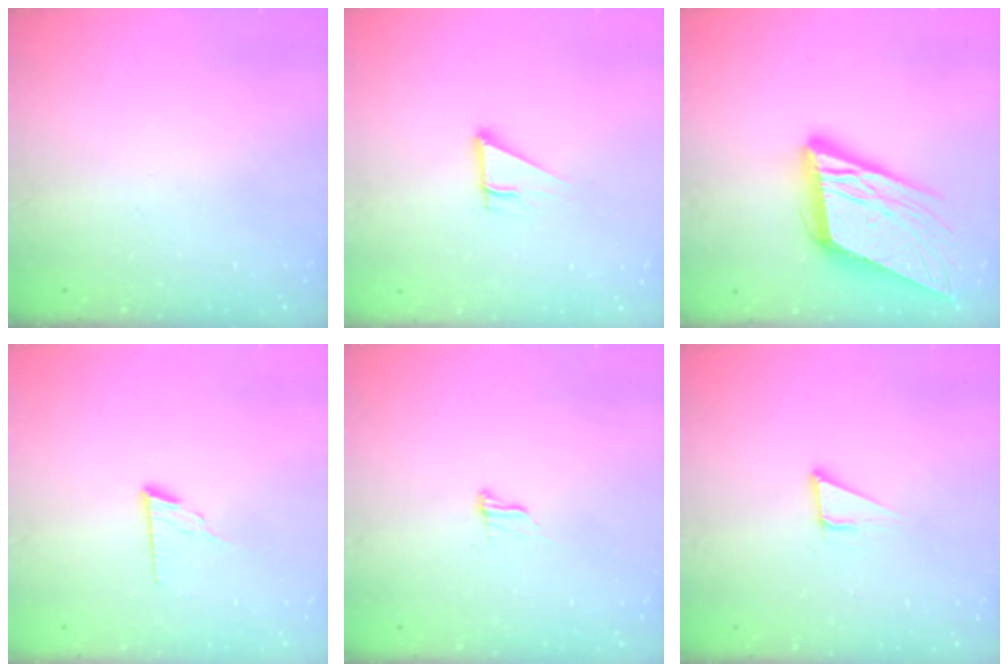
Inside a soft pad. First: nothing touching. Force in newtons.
{"total": 2.7, "press": 2.7, "slide": 0.1}
{"total": 18.0, "press": 17.6, "slide": 3.8}
{"total": 7.4, "press": 7.4, "slide": 0.6}
{"total": 7.4, "press": 7.4, "slide": 0.8}
{"total": 2.8, "press": 2.8, "slide": 0.2}